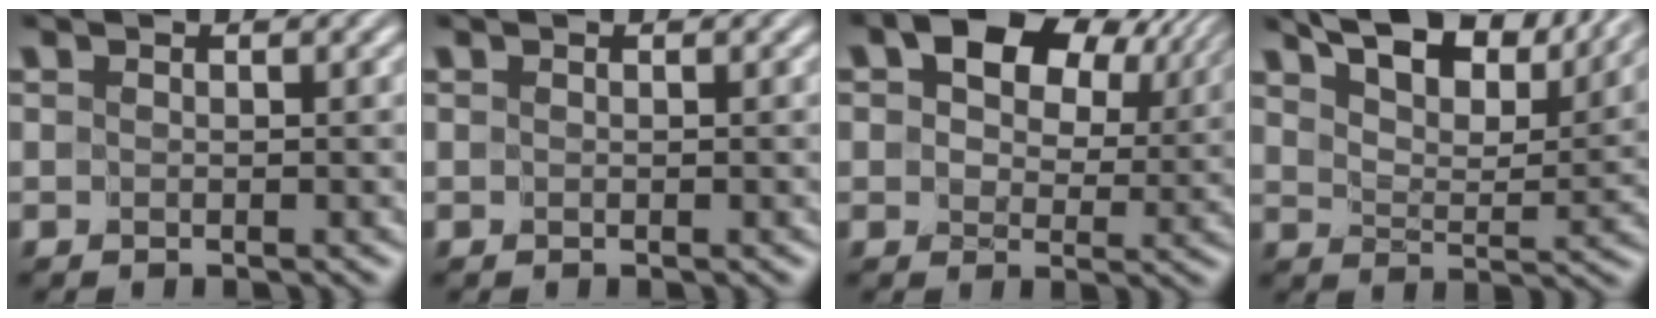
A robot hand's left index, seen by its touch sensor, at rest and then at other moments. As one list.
[{"total": 0.0}, {"total": 9.9, "force": [5.2, 5.8, 6.1], "torque": [-0.093, 0.008, 0.081]}, {"total": 12.2, "force": [9.7, 3.7, 6.3], "torque": [-0.105, 0.019, 0.123]}]